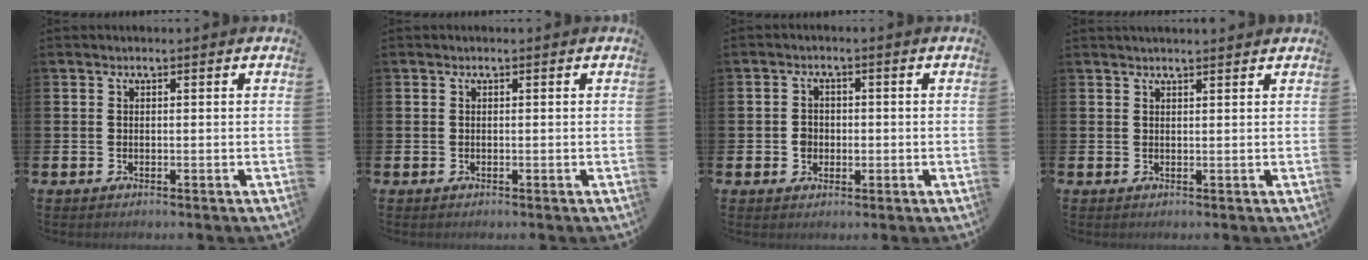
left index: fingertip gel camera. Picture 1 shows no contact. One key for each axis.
{"total": 0.0}
{"total": 2.1, "fx": -0.3, "fy": 2.0, "fz": 0.7, "tx": -0.009, "ty": 0.005, "tz": -0.012}
{"total": 1.3, "fx": 1.3, "fy": -0.1, "fz": 0.2, "tx": 0.005, "ty": -0.006, "tz": 0.021}